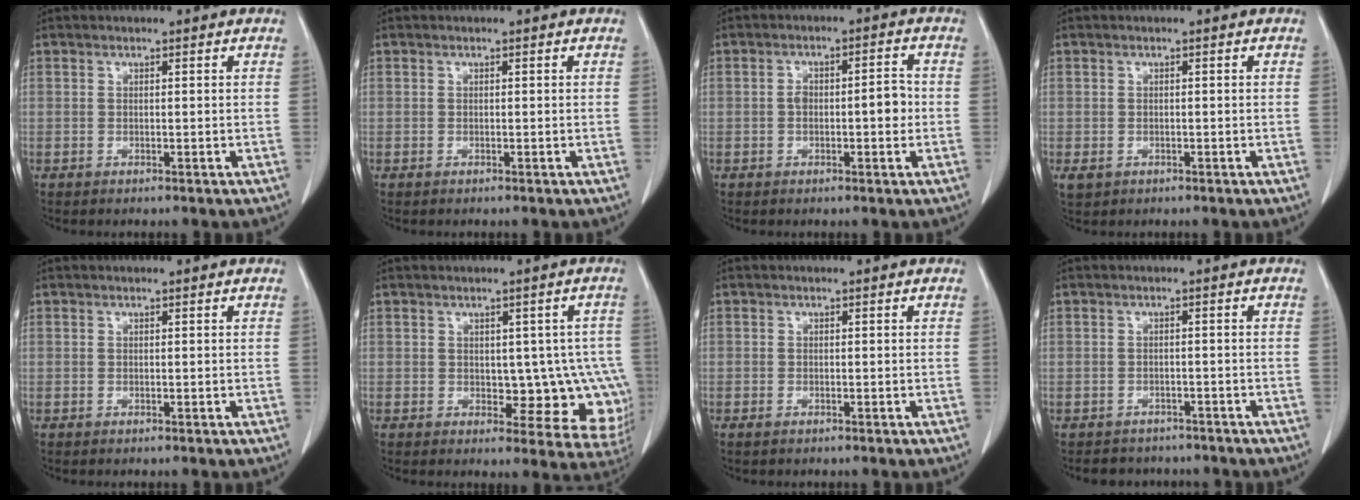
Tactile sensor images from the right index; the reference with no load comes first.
{"total": 0.0}
{"total": 4.9, "force": [-0.6, 1.9, 4.5], "torque": [-0.072, 0.017, -0.007]}
{"total": 1.8, "force": [-0.7, 1.4, 0.8], "torque": [-0.019, -0.001, -0.003]}
{"total": 0.0}
{"total": 9.6, "force": [-0.9, 5.7, 7.6], "torque": [-0.060, 0.011, 0.004]}
{"total": 0.7, "force": [-0.5, 0.3, 0.4], "torque": [-0.010, -0.001, -0.006]}
{"total": 4.9, "force": [-4.3, 2.4, 0.2], "torque": [-0.003, 0.010, -0.052]}